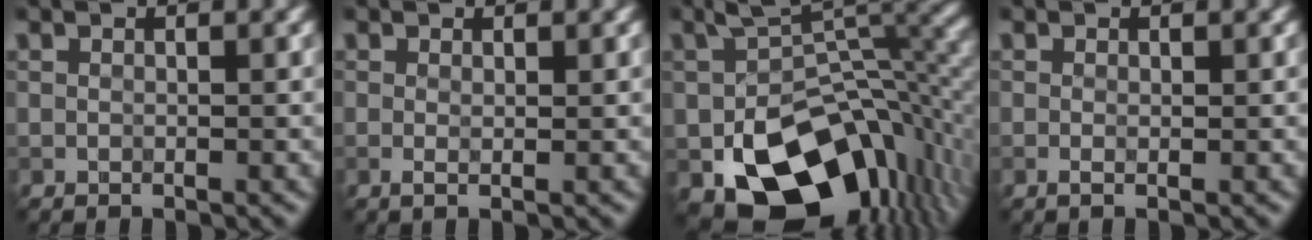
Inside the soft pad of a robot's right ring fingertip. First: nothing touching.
{"total": 0.8, "force": [0.1, 0.0, 0.8], "torque": [-0.009, -0.001, 0.002]}
{"total": 14.0, "force": [-6.3, 8.9, 8.8], "torque": [-0.138, -0.028, -0.082]}
{"total": 0.6, "force": [-0.2, -0.1, 0.5], "torque": [-0.007, 0.000, -0.002]}